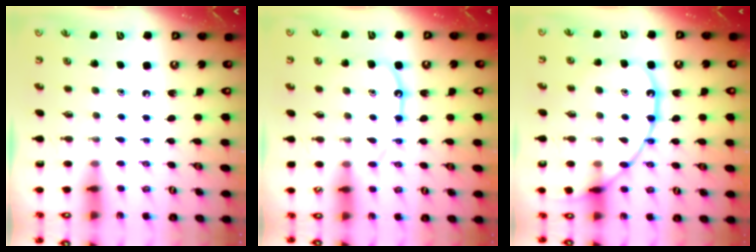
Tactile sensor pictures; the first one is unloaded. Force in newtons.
{"total": 10.9, "press": 10.9, "slide": 1.0}
{"total": 15.4, "press": 15.4, "slide": 1.2}